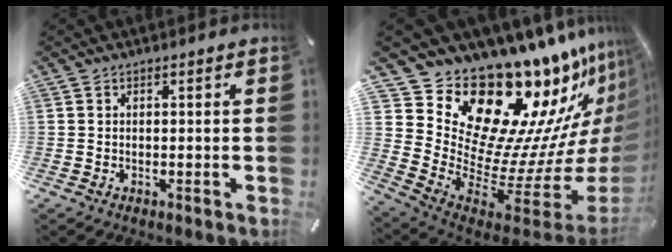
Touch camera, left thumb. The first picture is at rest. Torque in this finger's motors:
{"motor_torque": [3.89, 0.30, 1.01, -0.49, 0.15]}